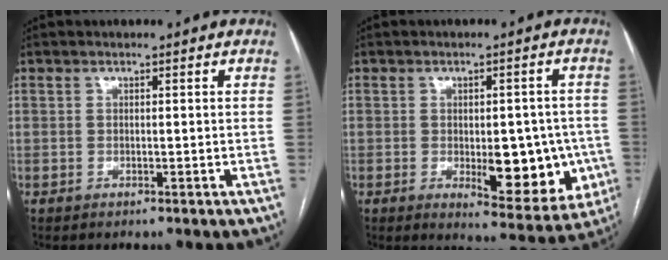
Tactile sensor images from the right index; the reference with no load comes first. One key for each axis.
{"total": 11.7, "fx": -2.3, "fy": 4.9, "fz": 10.4, "tx": -0.120, "ty": 0.000, "tz": -0.014}